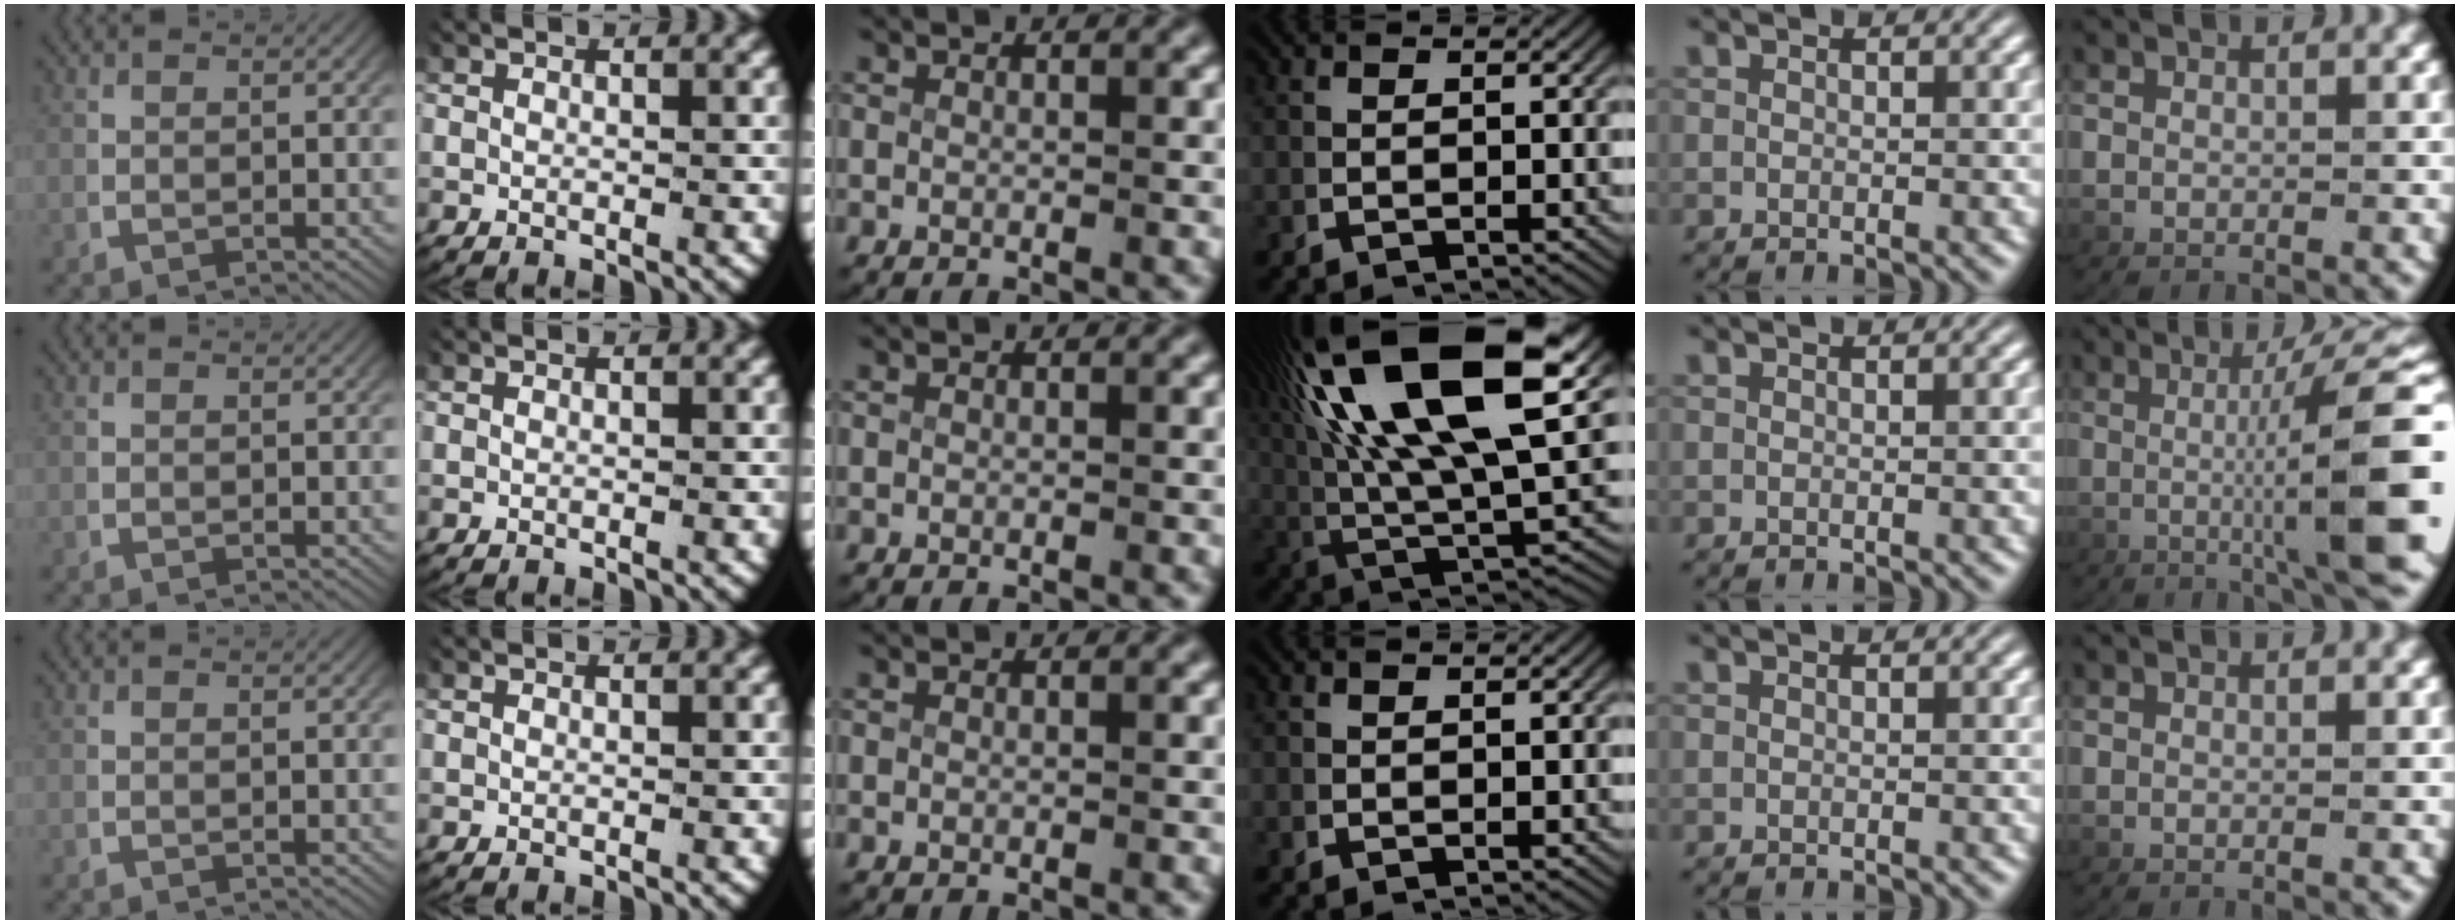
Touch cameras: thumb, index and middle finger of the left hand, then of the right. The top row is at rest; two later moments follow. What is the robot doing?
{"motion": "lift_and_place", "object": "plastic wrap"}